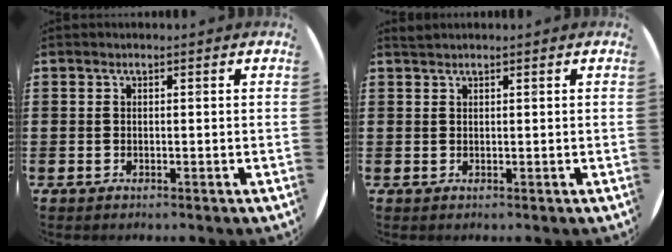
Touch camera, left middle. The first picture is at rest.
{"total": 0.6, "force": [0.6, -0.1, 0.0], "torque": [0.001, 0.000, 0.012]}